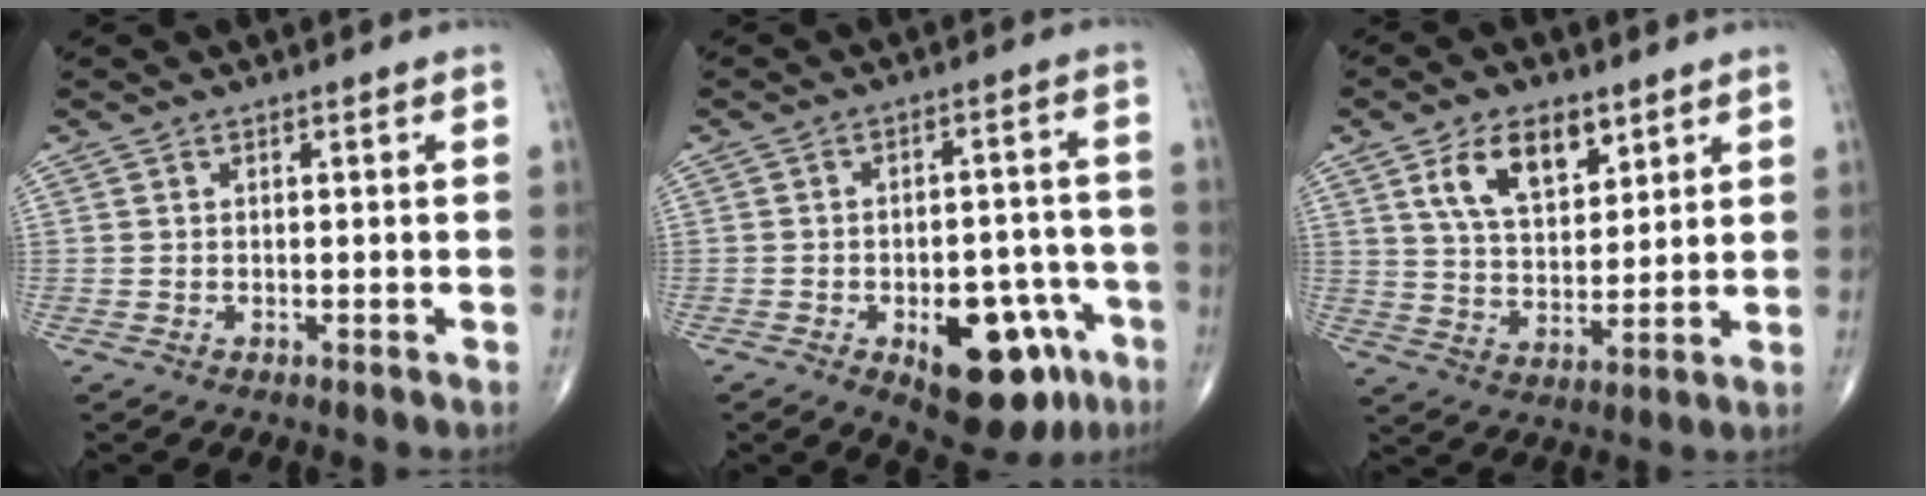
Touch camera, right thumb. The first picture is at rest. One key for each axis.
{"total": 16.0, "fx": -7.1, "fy": 8.1, "fz": 11.8, "tx": -0.122, "ty": 0.041, "tz": -0.083}
{"total": 11.4, "fx": 5.9, "fy": 6.2, "fz": 7.6, "tx": -0.111, "ty": -0.027, "tz": 0.112}